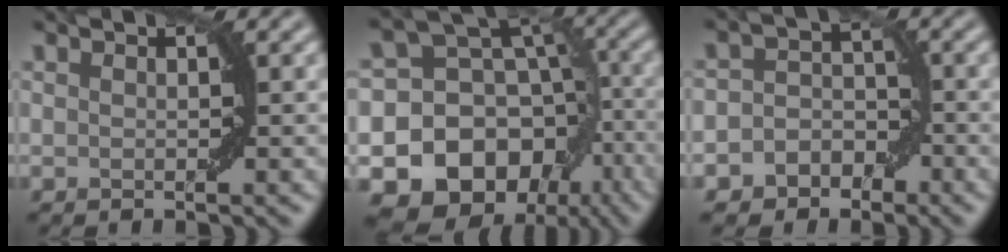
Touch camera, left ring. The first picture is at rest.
{"total": 16.5, "force": [-7.4, 13.1, 6.6], "torque": [-0.097, -0.014, -0.116]}
{"total": 4.7, "force": [-2.5, 3.8, 1.0], "torque": [0.023, 0.014, -0.059]}